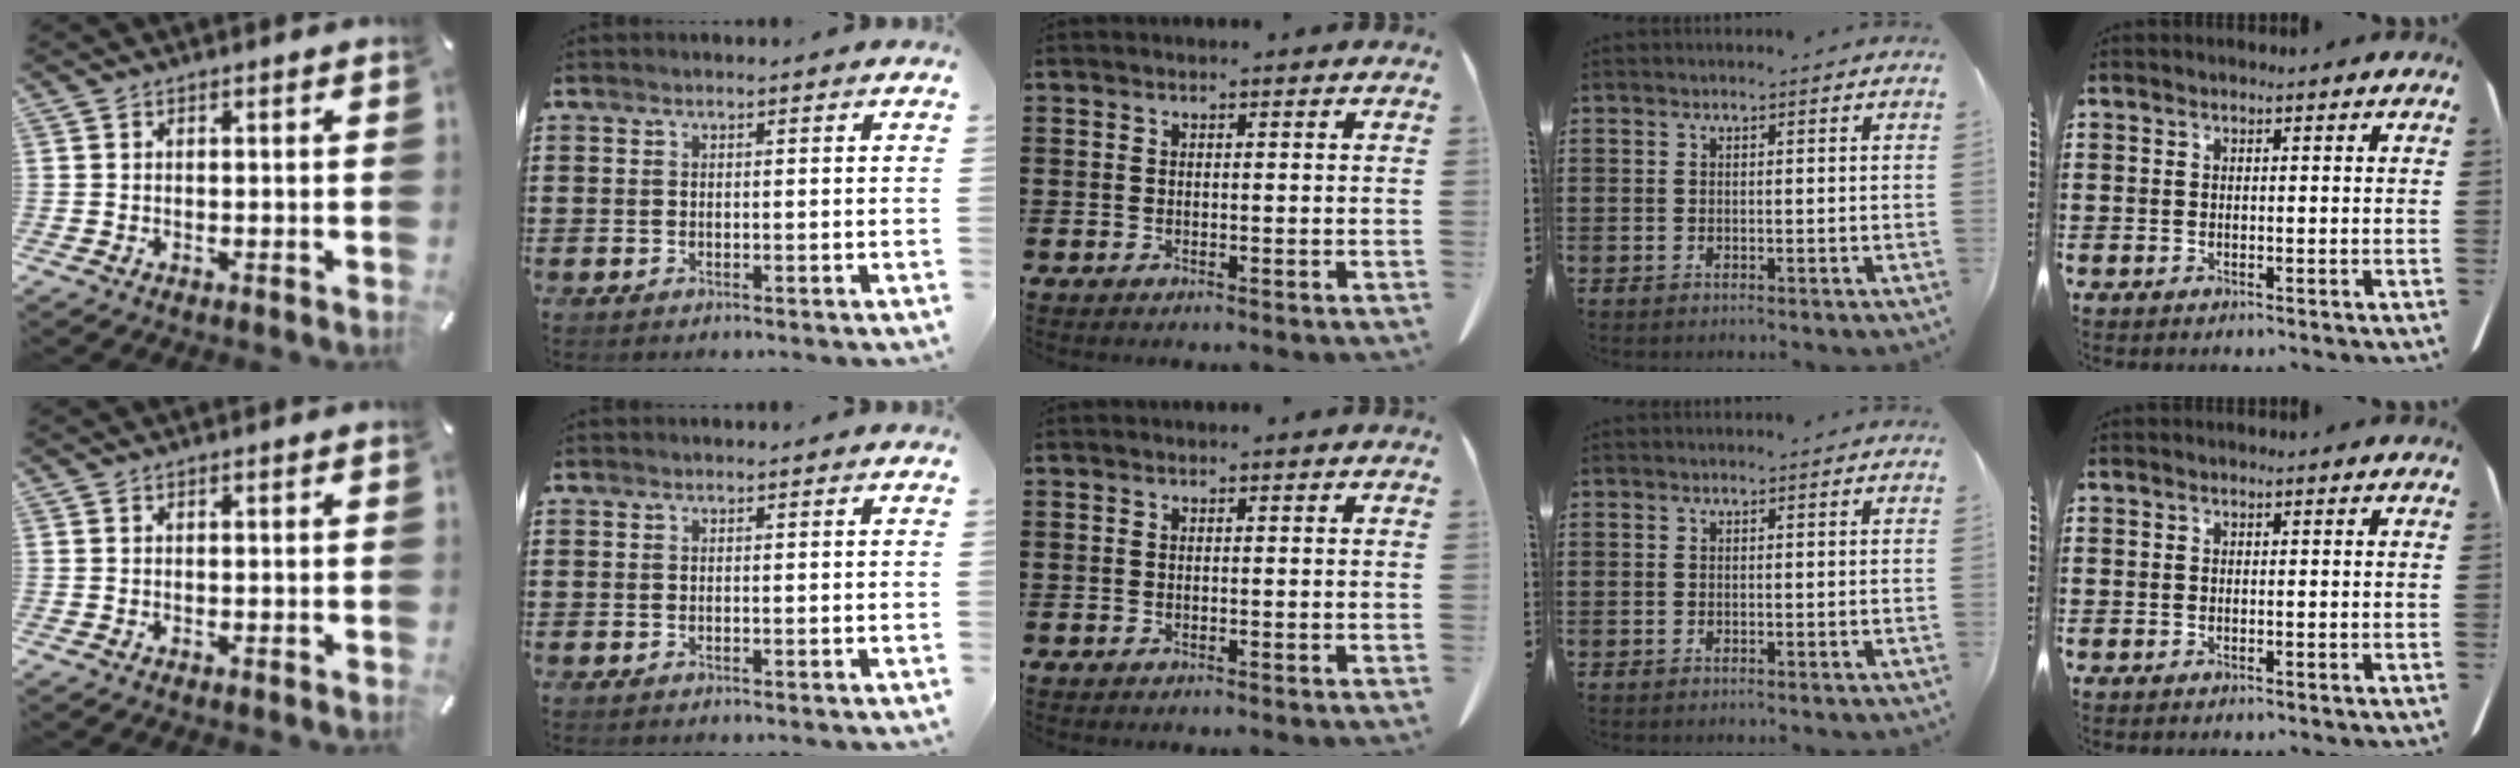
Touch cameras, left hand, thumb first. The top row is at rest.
{}